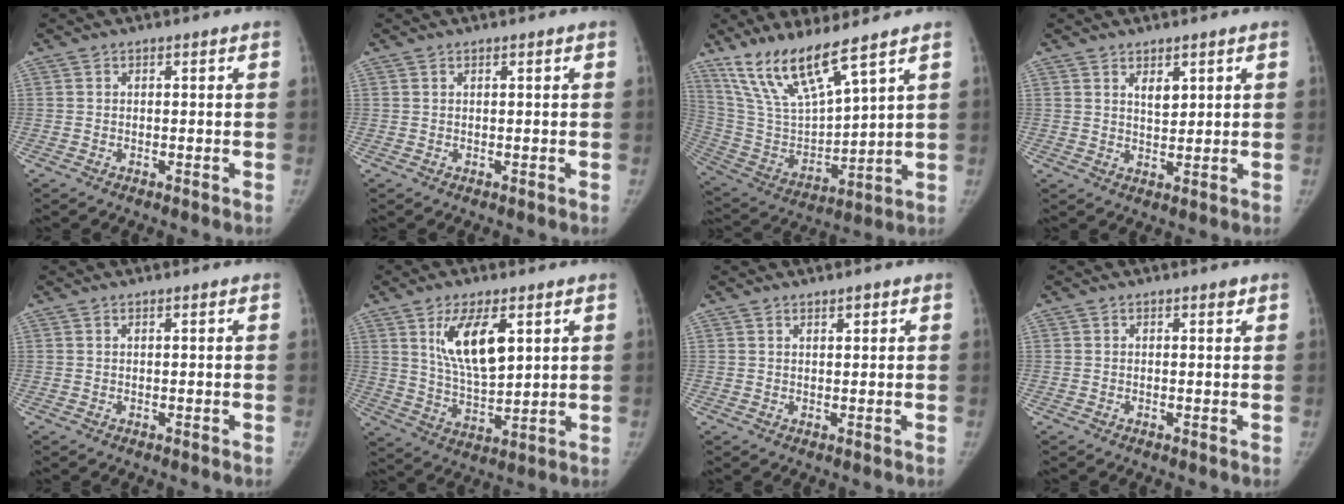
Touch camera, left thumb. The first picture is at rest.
{"total": 0.0}
{"total": 15.6, "force": [11.4, 3.1, 10.2], "torque": [-0.183, -0.057, 0.240]}
{"total": 3.2, "force": [1.8, 1.5, 2.2], "torque": [-0.024, -0.015, 0.034]}
{"total": 0.0}
{"total": 11.9, "force": [4.8, 4.9, 9.8], "torque": [-0.159, -0.028, 0.098]}
{"total": 1.4, "force": [1.0, 0.5, 0.8], "torque": [-0.007, -0.006, 0.017]}
{"total": 0.7, "force": [0.5, 0.3, 0.4], "torque": [-0.003, -0.002, 0.006]}